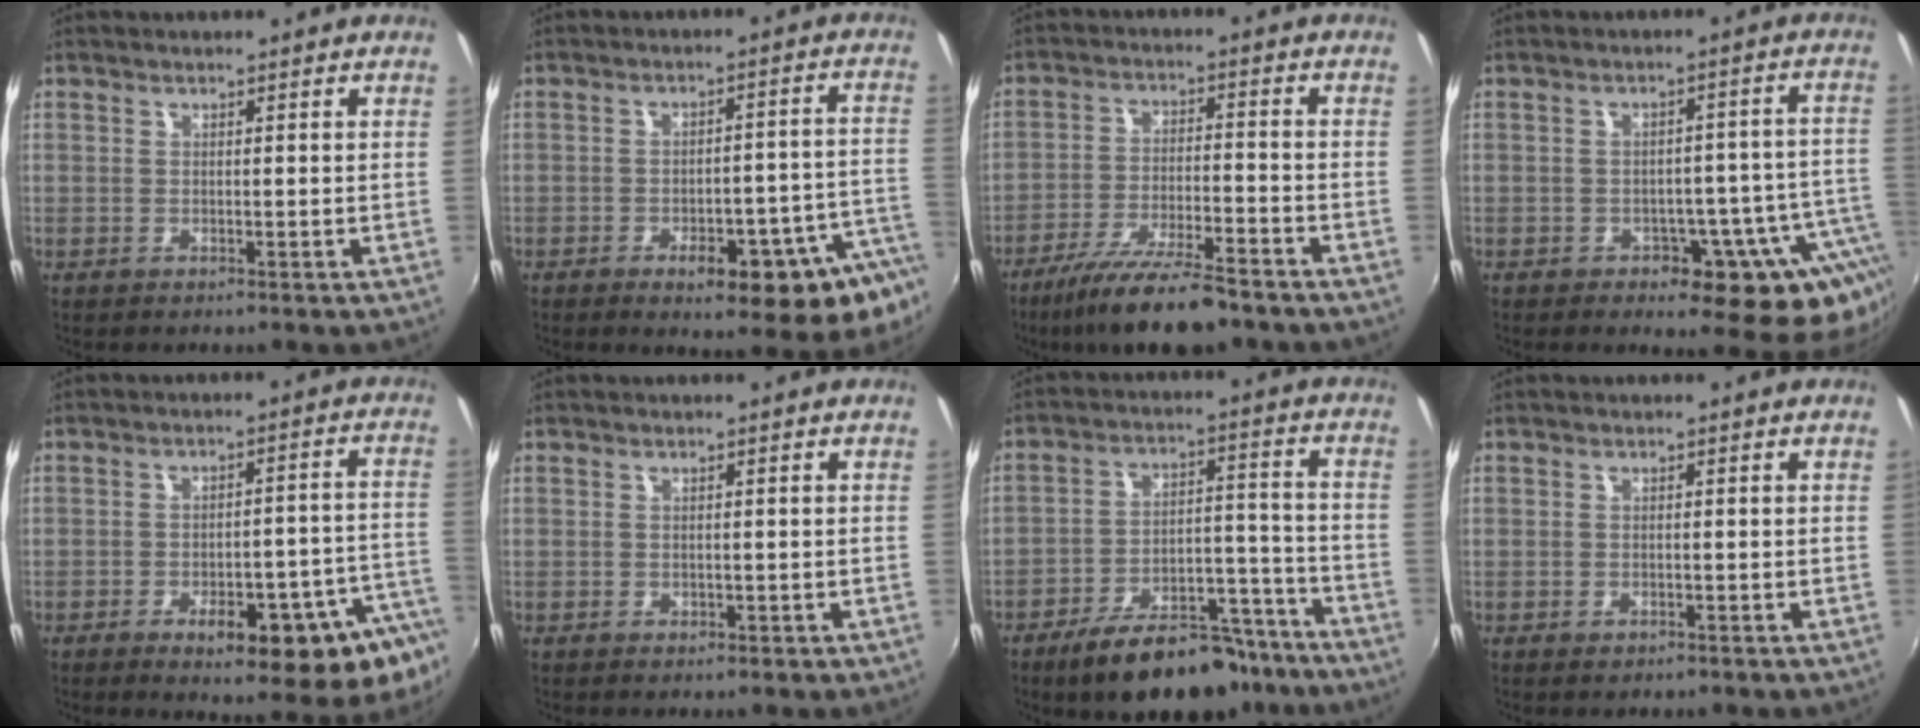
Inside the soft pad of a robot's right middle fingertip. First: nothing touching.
{"total": 14.7, "force": [-7.6, 3.6, 12.1], "torque": [-0.146, -0.020, -0.091]}
{"total": 13.4, "force": [-10.7, 2.2, 7.7], "torque": [-0.163, -0.021, -0.181]}
{"total": 14.3, "force": [-7.7, 8.7, 8.2], "torque": [-0.088, 0.012, -0.087]}
{"total": 16.5, "force": [-8.3, 4.2, 13.6], "torque": [-0.172, -0.022, -0.099]}
{"total": 0.8, "force": [-0.3, 0.6, 0.4], "torque": [-0.004, -0.002, -0.004]}
{"total": 18.4, "force": [-14.4, 7.2, 8.9], "torque": [-0.151, 0.019, -0.196]}
{"total": 1.0, "force": [-0.7, 0.6, 0.5], "torque": [-0.011, -0.003, -0.011]}